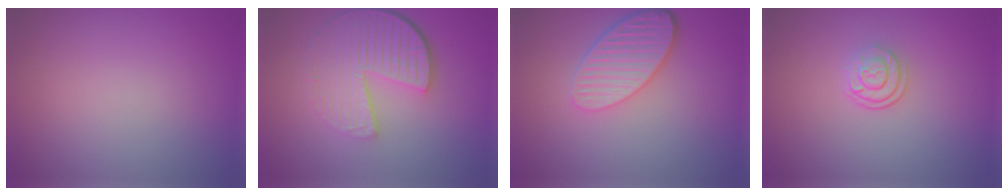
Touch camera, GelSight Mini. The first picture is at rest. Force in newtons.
{"total": 6.3, "press": 4.5, "slide": 4.5}
{"total": 5.0, "press": 3.9, "slide": 3.2}
{"total": 2.4, "press": 1.8, "slide": 1.7}